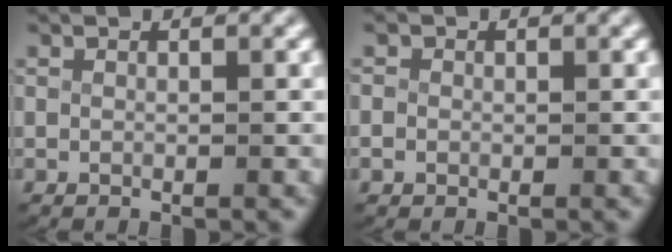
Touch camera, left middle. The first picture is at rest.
{"total": 1.5, "force": [-0.2, 1.4, 0.3], "torque": [-0.017, -0.006, -0.002]}